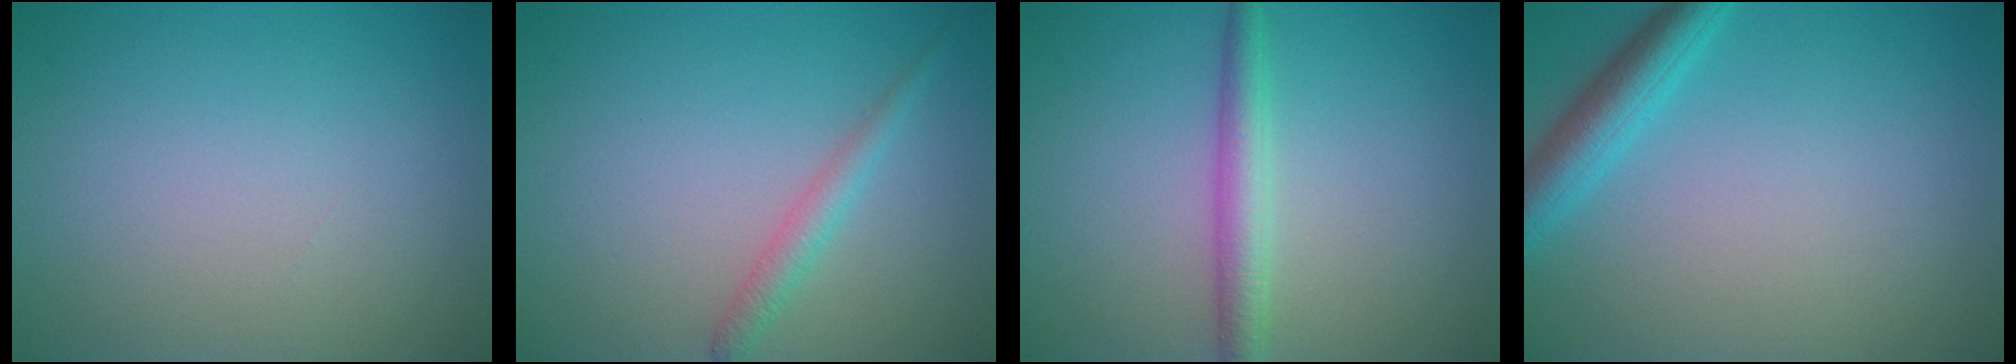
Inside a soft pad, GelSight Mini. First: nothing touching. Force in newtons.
{"total": 1.8, "press": 1.8, "slide": 0.0}
{"total": 2.9, "press": 2.9, "slide": 0.1}
{"total": 3.4, "press": 3.4, "slide": 0.2}